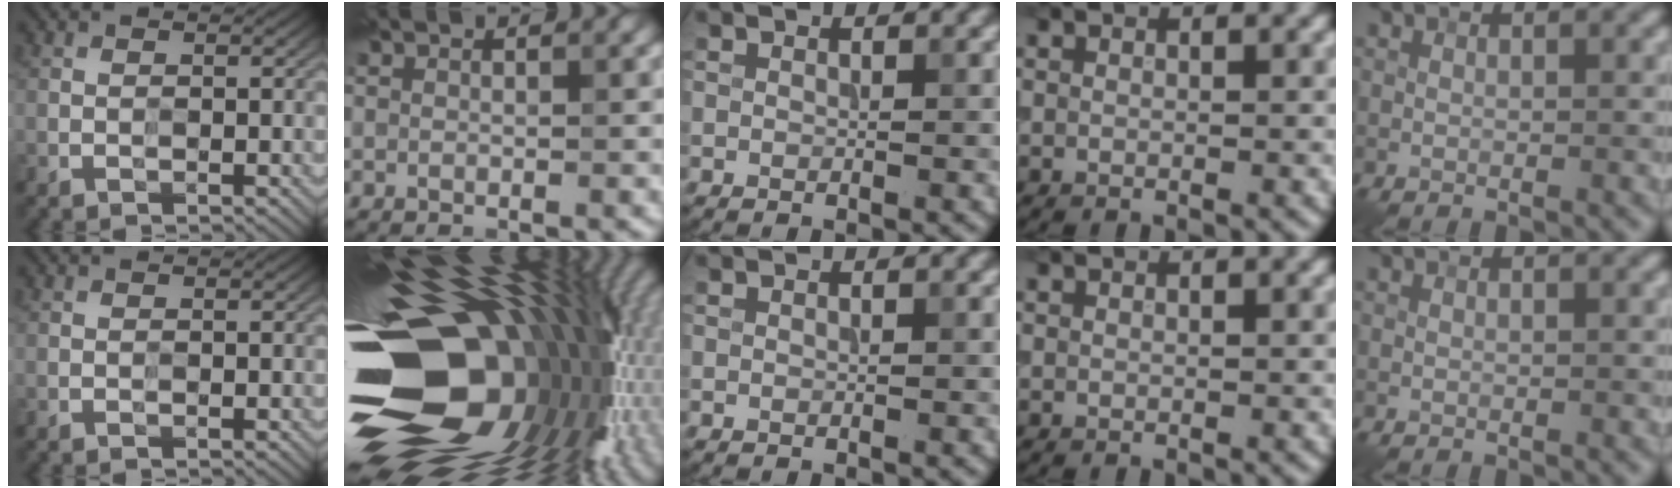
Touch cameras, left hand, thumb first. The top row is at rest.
{"index": {"total": 19.5, "force": [-1.4, 12.4, 15.0], "torque": [-0.279, -0.030, -0.022]}}